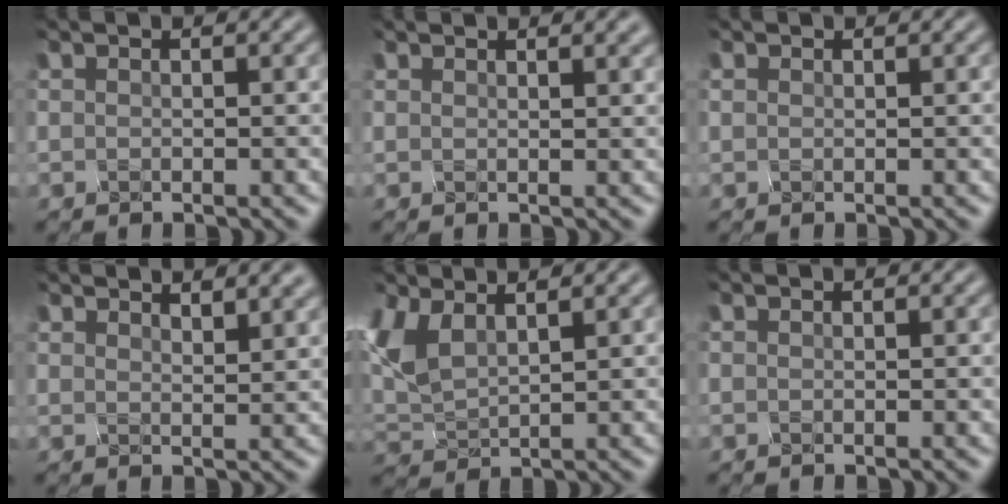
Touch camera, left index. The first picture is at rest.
{"total": 2.6, "force": [1.9, 1.0, 1.5], "torque": [-0.004, 0.014, 0.014]}
{"total": 1.0, "force": [-0.4, -0.5, -0.8], "torque": [0.002, -0.007, 0.011]}
{"total": 3.9, "force": [3.1, 1.2, 2.0], "torque": [-0.018, 0.008, 0.038]}
{"total": 2.8, "force": [0.5, 1.7, 2.2], "torque": [-0.084, -0.004, 0.034]}
{"total": 0.0}